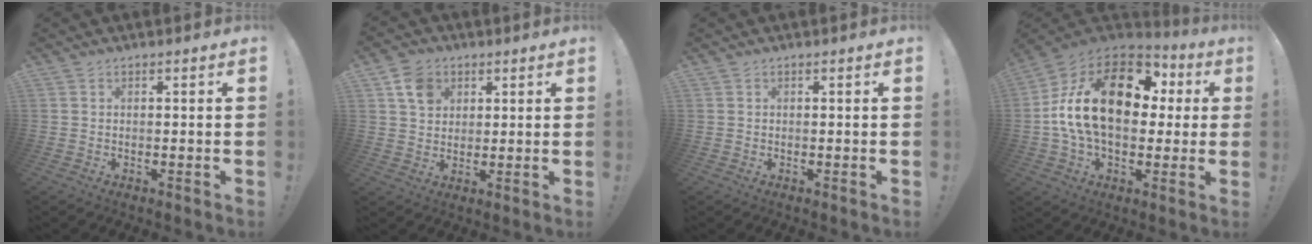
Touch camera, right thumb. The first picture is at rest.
{"total": 7.9, "force": [3.8, 6.3, 2.8], "torque": [-0.048, -0.009, 0.076]}
{"total": 0.6, "force": [0.1, 0.5, -0.2], "torque": [0.003, 0.002, 0.002]}
{"total": 24.4, "force": [3.5, 14.8, 19.1], "torque": [-0.330, 0.006, 0.062]}